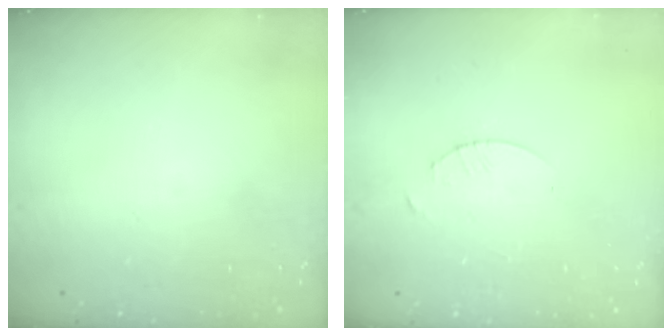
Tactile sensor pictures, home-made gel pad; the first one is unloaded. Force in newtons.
{"total": 1.7, "press": 1.6, "slide": 0.2}